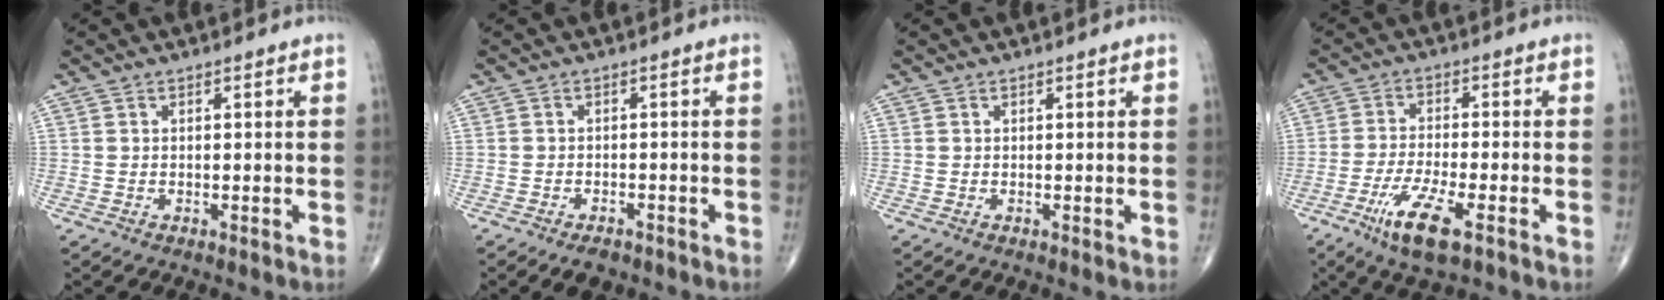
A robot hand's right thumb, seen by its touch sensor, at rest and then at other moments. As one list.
[{"total": 3.3, "force": [-2.5, 1.5, 1.5], "torque": [-0.019, 0.008, -0.035]}, {"total": 0.0}, {"total": 8.8, "force": [-4.5, 1.9, 7.3], "torque": [-0.152, 0.004, -0.080]}]